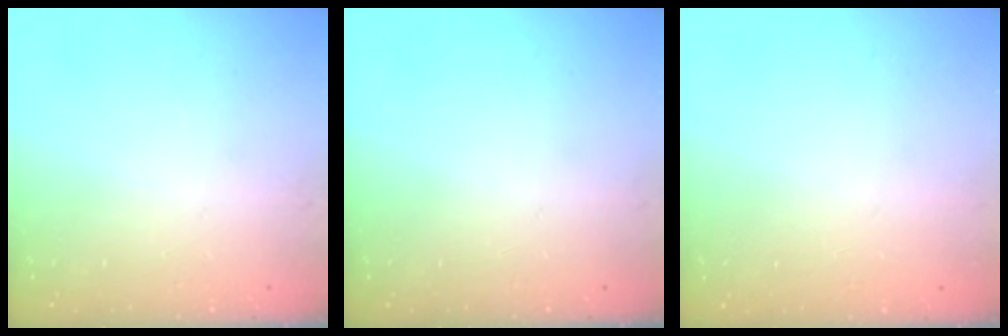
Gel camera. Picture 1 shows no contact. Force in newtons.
{"total": 0.0}
{"total": 0.0}